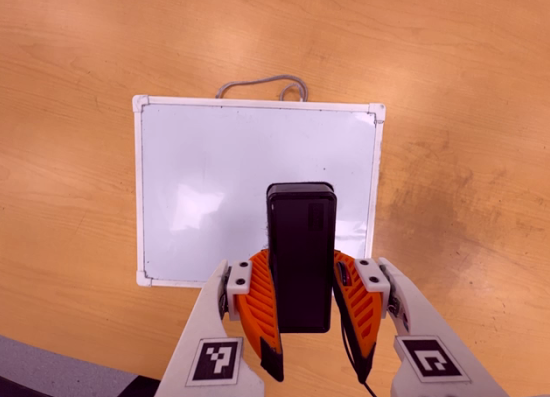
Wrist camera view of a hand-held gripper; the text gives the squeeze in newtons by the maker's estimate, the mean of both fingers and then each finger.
{"total": 8.6, "left": 7.3, "right": 9.8}